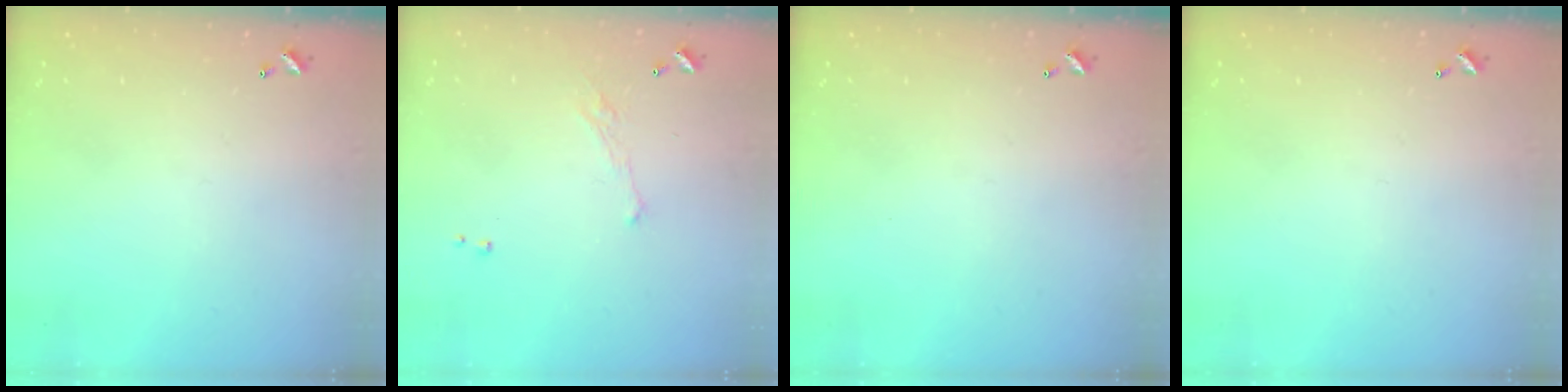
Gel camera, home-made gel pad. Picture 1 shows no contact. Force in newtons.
{"total": 1.9, "press": 1.7, "slide": 0.8}
{"total": 0.0}
{"total": 0.0}